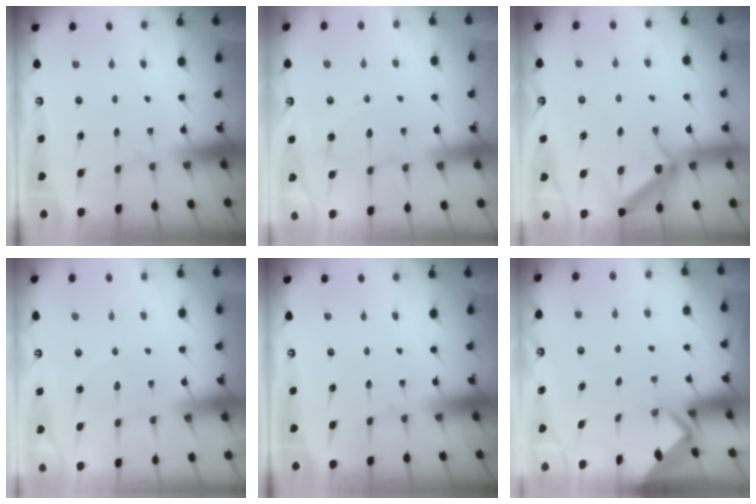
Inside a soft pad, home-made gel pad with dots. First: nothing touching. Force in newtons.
{"total": 7.0, "press": 7.0, "slide": 0.7}
{"total": 10.5, "press": 10.5, "slide": 0.5}
{"total": 4.5, "press": 4.5, "slide": 0.3}
{"total": 0.0}
{"total": 2.0, "press": 2.0, "slide": 0.2}